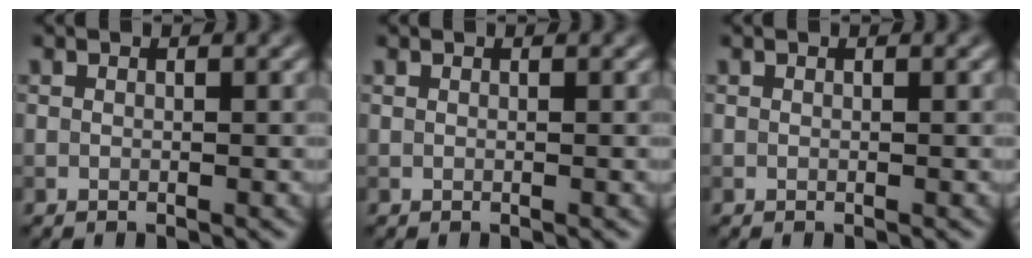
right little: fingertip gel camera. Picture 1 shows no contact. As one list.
[{"total": 0.0}, {"total": 0.0}]